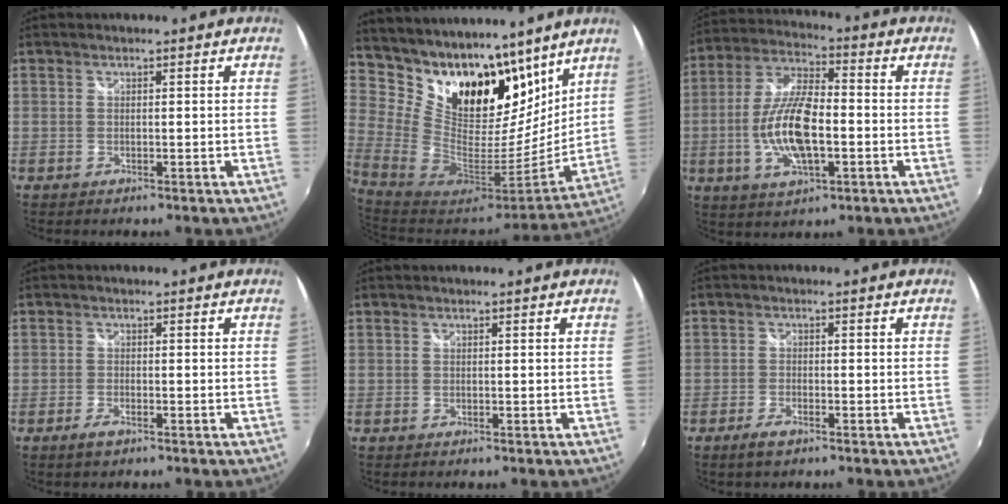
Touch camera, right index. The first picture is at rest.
{"total": 25.1, "force": [17.7, 13.3, 11.9], "torque": [-0.253, -0.006, 0.313]}
{"total": 13.8, "force": [-2.8, 5.3, 12.4], "torque": [-0.256, 0.001, -0.052]}
{"total": 2.2, "force": [-1.6, 0.8, 1.3], "torque": [-0.033, -0.004, -0.031]}
{"total": 0.0}
{"total": 2.9, "force": [-2.1, 1.0, 1.7], "torque": [-0.045, -0.004, -0.043]}